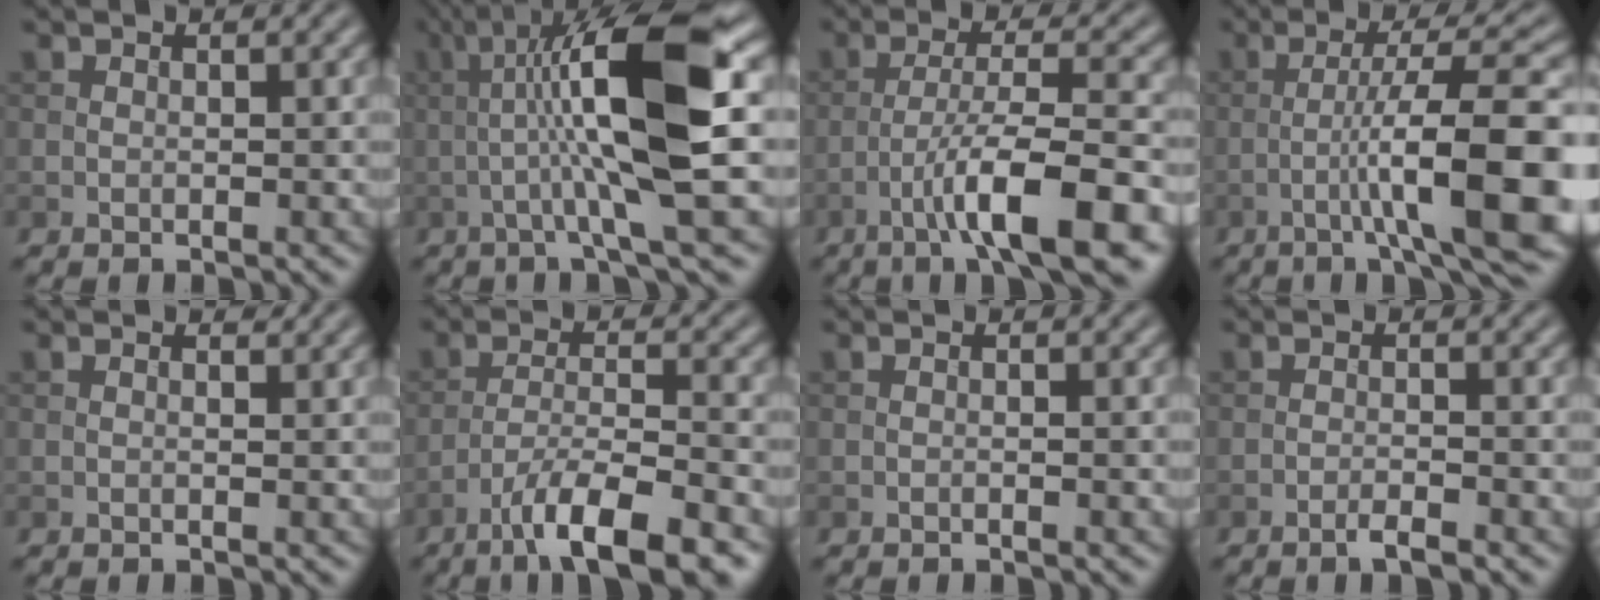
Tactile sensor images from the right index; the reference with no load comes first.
{"total": 11.4, "force": [0.3, 1.9, 11.2], "torque": [-0.178, 0.021, 0.001]}
{"total": 9.4, "force": [-4.6, 1.7, 8.0], "torque": [-0.124, 0.013, -0.075]}
{"total": 11.5, "force": [-2.8, 1.7, 11.0], "torque": [-0.156, 0.023, -0.037]}
{"total": 0.6, "force": [0.5, 0.0, 0.4], "torque": [-0.011, -0.002, 0.003]}
{"total": 8.7, "force": [-5.7, 2.0, 6.2], "torque": [-0.099, 0.003, -0.098]}
{"total": 0.7, "force": [-0.2, 0.1, 0.6], "torque": [-0.008, 0.000, -0.006]}
{"total": 1.7, "force": [-1.1, 0.2, 1.2], "torque": [-0.019, 0.003, -0.023]}